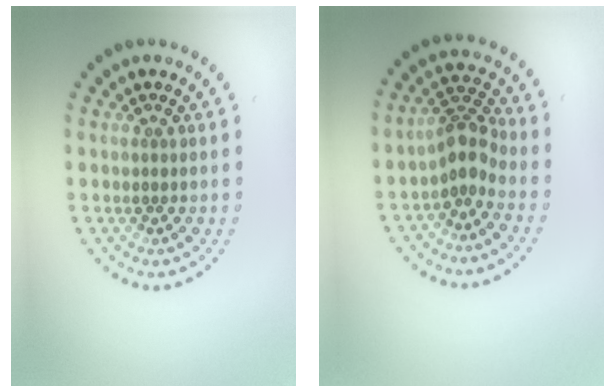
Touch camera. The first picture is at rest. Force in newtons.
{"total": 2.9, "press": 2.2, "slide": 1.8}